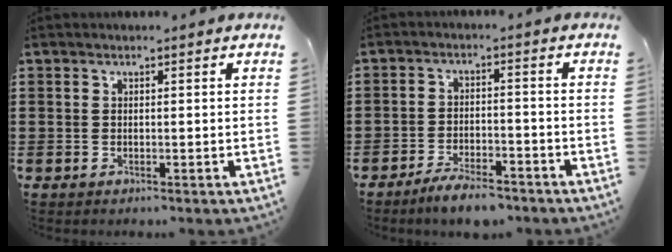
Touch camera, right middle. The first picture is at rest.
{"total": 4.8, "force": [-4.4, 0.7, 1.7], "torque": [-0.035, -0.001, -0.086]}